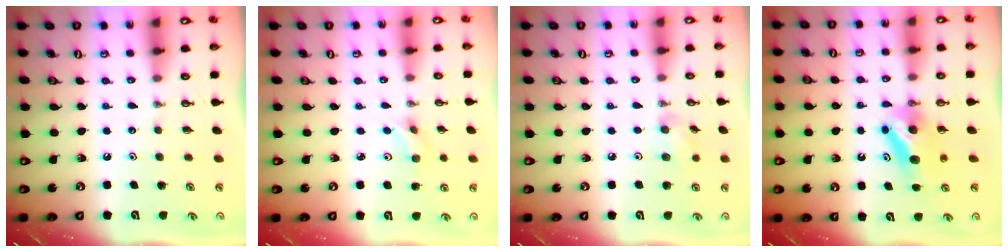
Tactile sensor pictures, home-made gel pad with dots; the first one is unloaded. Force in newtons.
{"total": 3.5, "press": 3.4, "slide": 0.8}
{"total": 7.4, "press": 7.3, "slide": 1.5}
{"total": 7.2, "press": 7.0, "slide": 1.6}